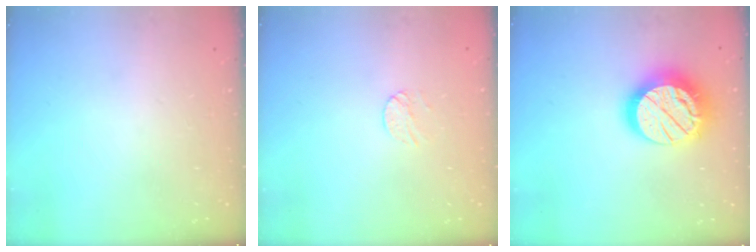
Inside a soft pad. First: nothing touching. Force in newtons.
{"total": 4.8, "press": 4.7, "slide": 0.4}
{"total": 18.9, "press": 18.8, "slide": 1.5}